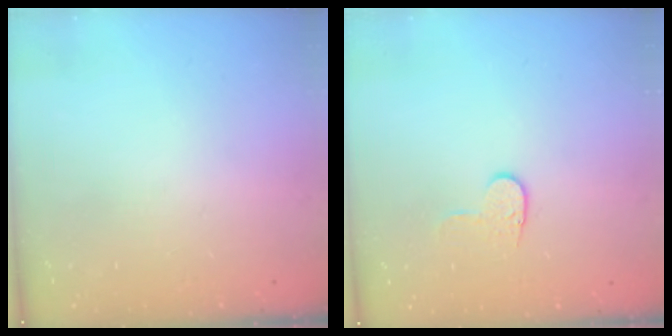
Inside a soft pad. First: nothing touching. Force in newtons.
{"total": 5.3, "press": 5.2, "slide": 0.5}